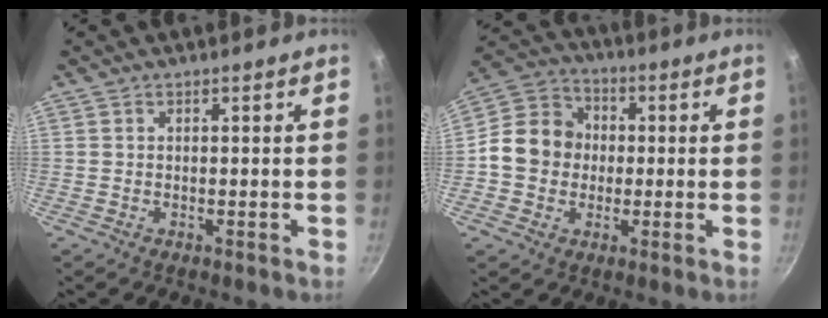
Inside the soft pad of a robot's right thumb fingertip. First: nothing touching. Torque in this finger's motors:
{"motor_torque": [0.58, 2.28, 0.61, -0.99, 0.13]}